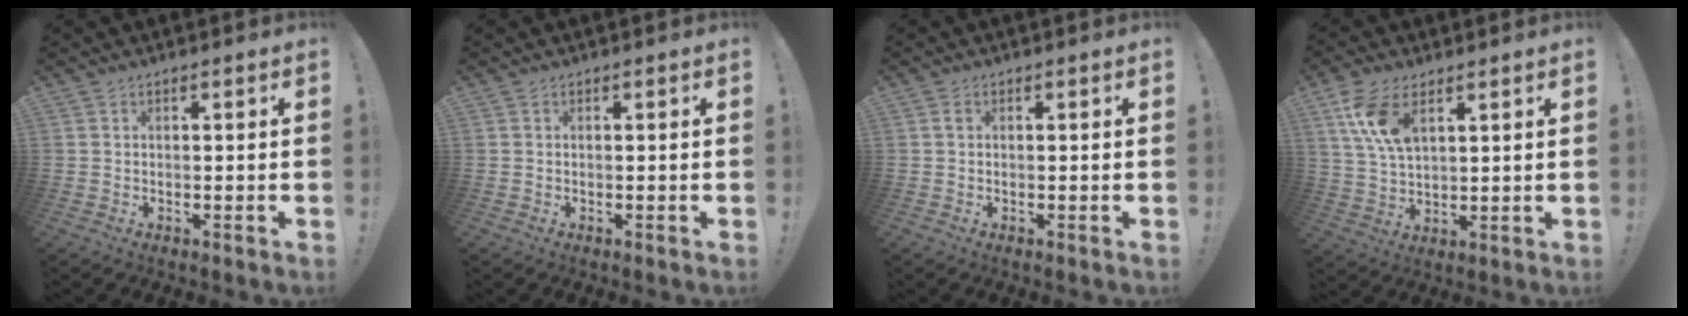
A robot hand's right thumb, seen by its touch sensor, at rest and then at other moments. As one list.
[{"total": 0.0}, {"total": 0.7, "force": [0.1, 0.5, 0.4], "torque": [-0.011, 0.004, 0.003]}, {"total": 10.9, "force": [5.7, 5.4, 7.5], "torque": [-0.149, -0.018, 0.106]}]